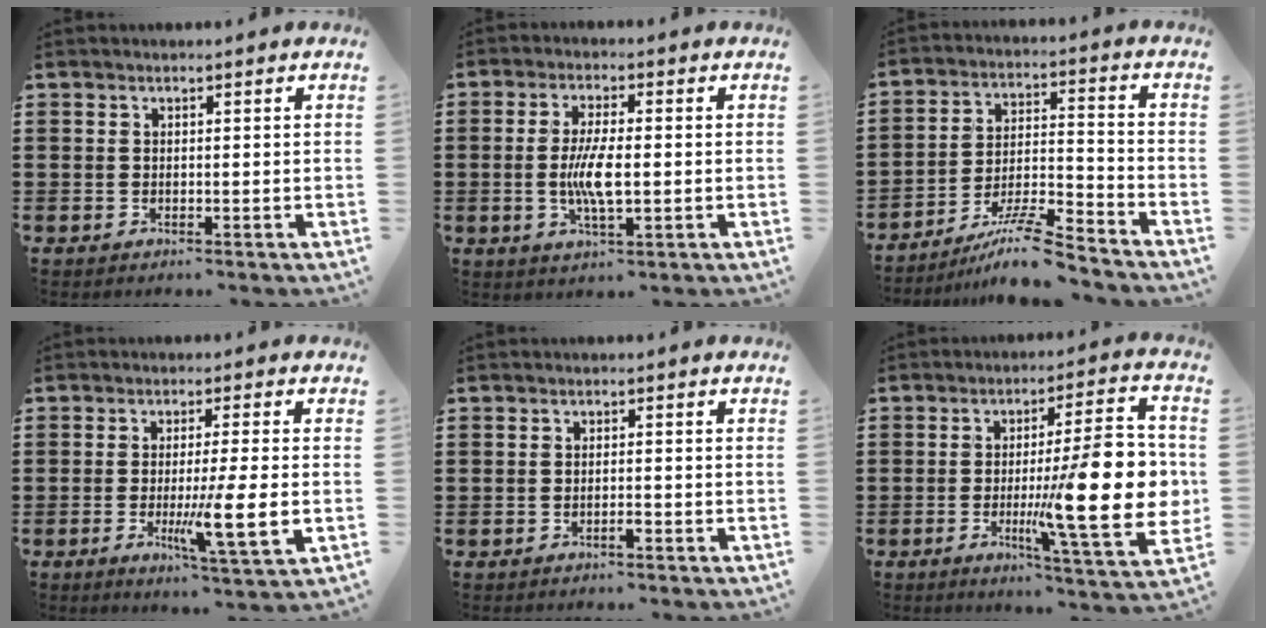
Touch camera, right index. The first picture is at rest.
{"total": 6.3, "force": [-0.6, 1.7, 6.1], "torque": [-0.128, -0.007, -0.018]}
{"total": 9.4, "force": [-8.1, 0.4, 4.9], "torque": [-0.088, 0.008, -0.155]}
{"total": 8.6, "force": [-1.5, 0.4, 8.5], "torque": [-0.153, -0.020, -0.026]}
{"total": 1.1, "force": [-0.7, 0.2, 0.9], "torque": [-0.018, -0.004, -0.012]}
{"total": 18.4, "force": [-0.9, 4.1, 17.9], "torque": [-0.261, -0.020, -0.008]}